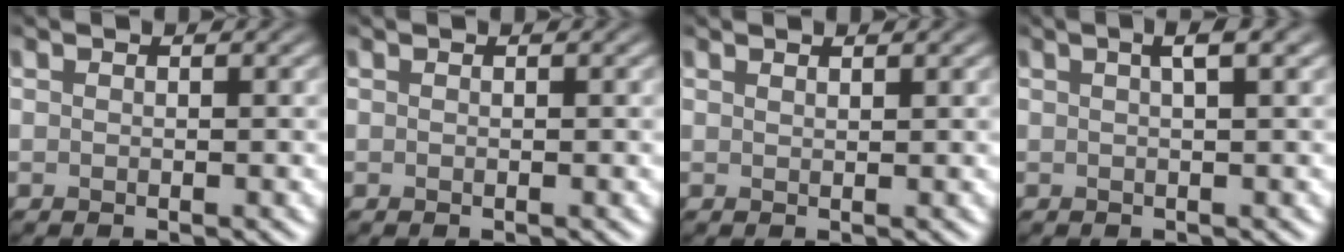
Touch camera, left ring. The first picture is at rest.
{"total": 0.0}
{"total": 0.6, "force": [0.6, 0.0, 0.2], "torque": [-0.005, 0.001, 0.014]}
{"total": 1.8, "force": [0.6, -0.2, 1.6], "torque": [-0.023, 0.010, 0.008]}